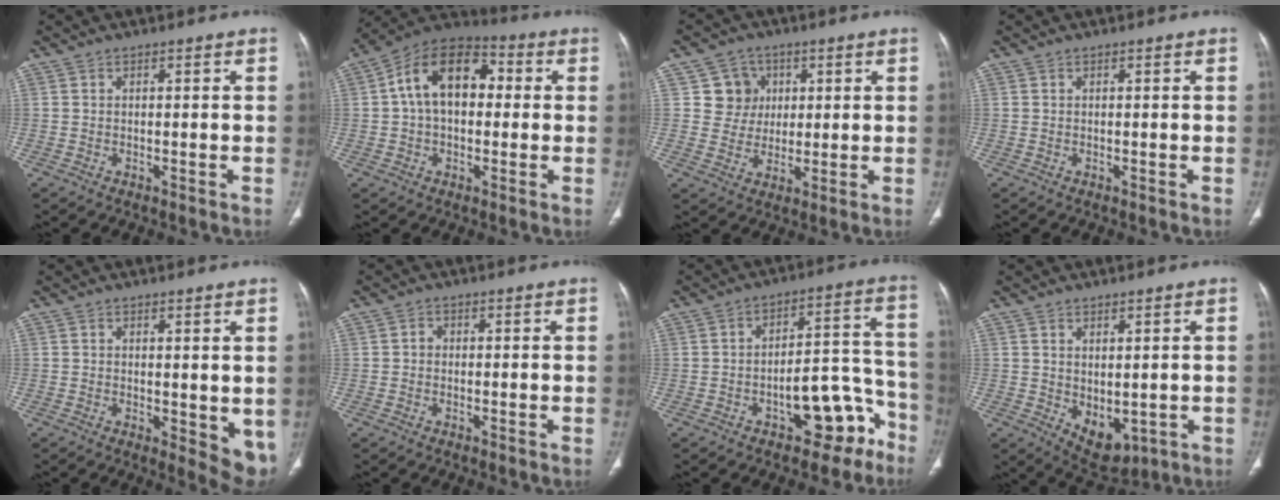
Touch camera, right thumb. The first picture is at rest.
{"total": 14.9, "force": [1.9, 9.7, 11.2], "torque": [-0.162, 0.035, 0.019]}
{"total": 7.0, "force": [1.9, 6.7, 1.1], "torque": [0.019, 0.001, 0.030]}
{"total": 0.0}
{"total": 6.5, "force": [0.2, 2.9, 5.9], "torque": [-0.061, -0.020, 0.008]}
{"total": 1.2, "force": [-0.1, 1.1, 0.5], "torque": [-0.001, 0.004, -0.006]}
{"total": 12.6, "force": [-7.2, 6.1, 8.3], "torque": [-0.059, 0.089, -0.097]}
{"total": 6.5, "force": [-0.5, 4.0, 5.1], "torque": [-0.060, -0.009, 0.017]}